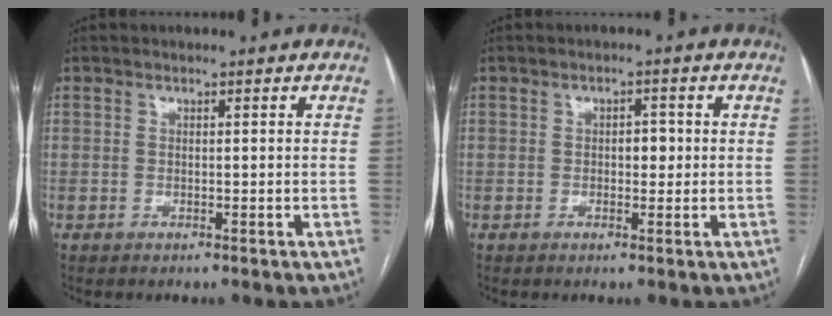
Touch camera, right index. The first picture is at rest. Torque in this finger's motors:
{"motor_torque": [0.43, 0.02, 0.03, 0.02]}